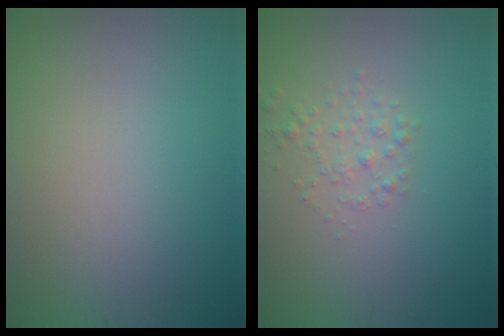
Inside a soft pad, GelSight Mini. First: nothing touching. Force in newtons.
{"total": 1.4, "press": 1.4, "slide": 0.1}